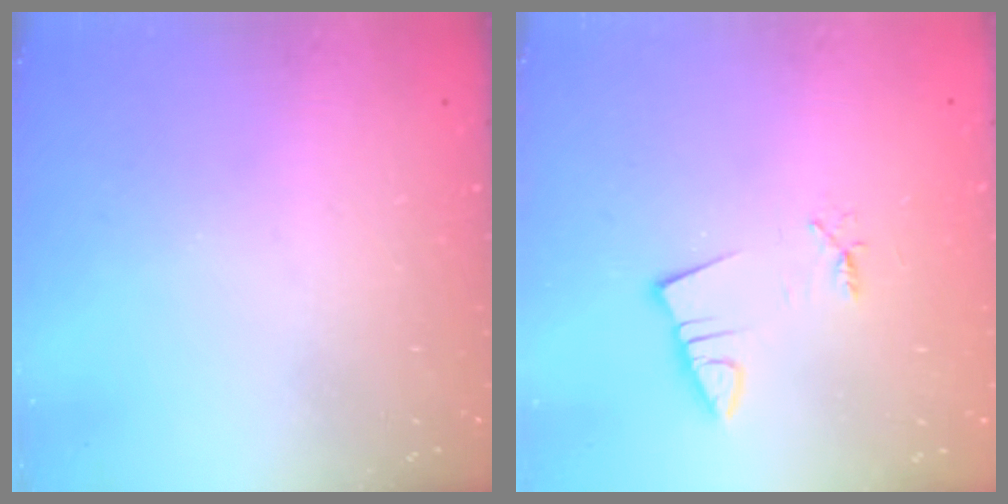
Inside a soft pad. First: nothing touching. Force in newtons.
{"total": 2.1, "press": 2.1, "slide": 0.2}